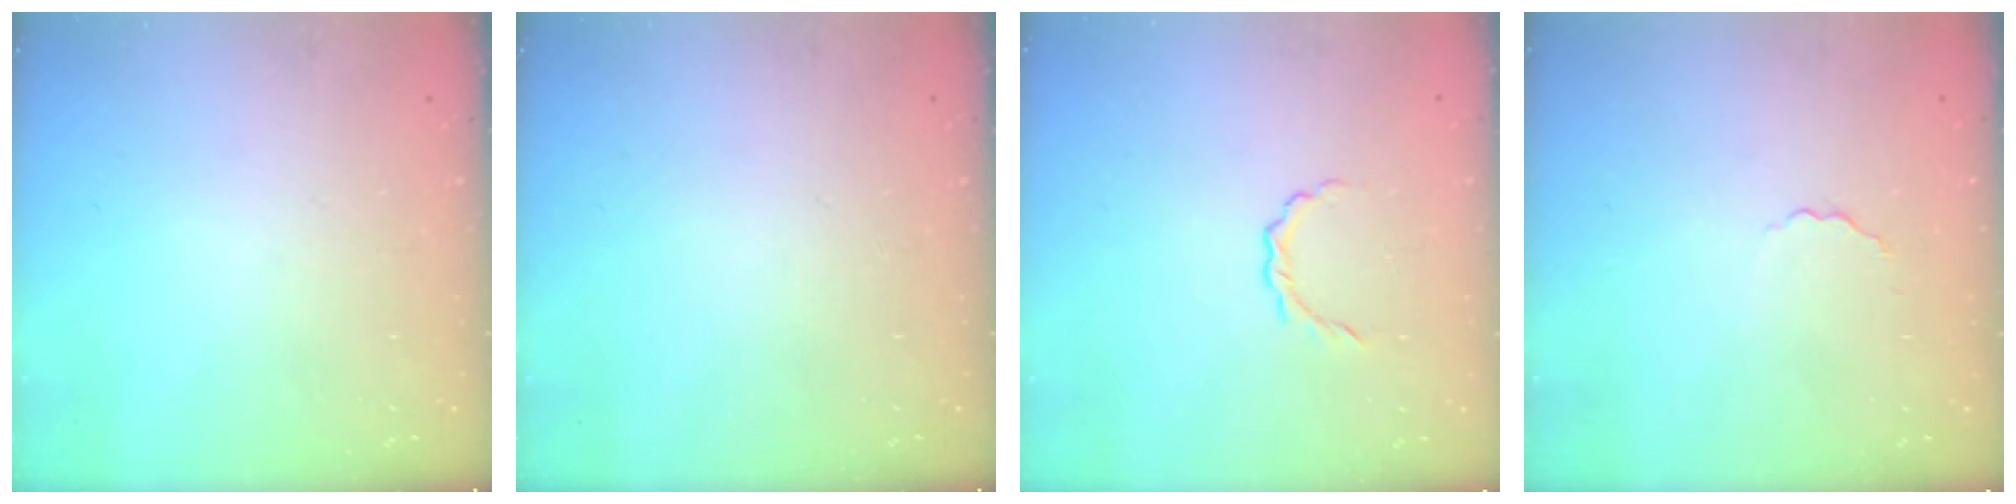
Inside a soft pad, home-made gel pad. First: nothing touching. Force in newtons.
{"total": 0.0}
{"total": 4.1, "press": 3.9, "slide": 1.2}
{"total": 2.4, "press": 2.3, "slide": 0.7}